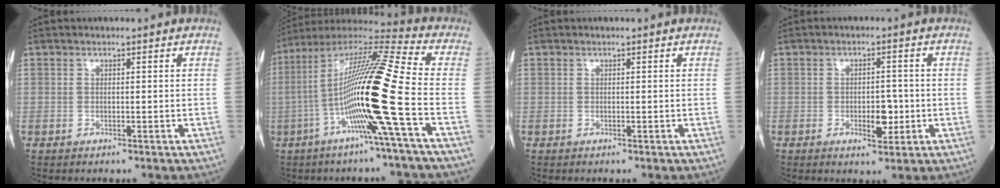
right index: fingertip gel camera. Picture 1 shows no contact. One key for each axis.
{"total": 19.4, "fx": -4.3, "fy": -1.1, "fz": 18.9, "tx": -0.361, "ty": -0.001, "tz": -0.095}
{"total": 0.0}
{"total": 3.9, "fx": -1.0, "fy": 1.7, "fz": 3.3, "tx": -0.047, "ty": 0.002, "tz": -0.010}